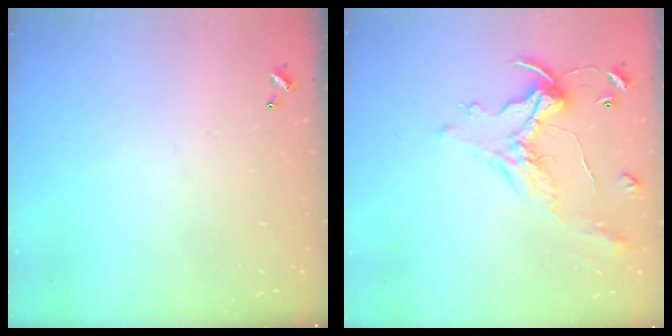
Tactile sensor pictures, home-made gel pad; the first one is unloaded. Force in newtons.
{"total": 1.8, "press": 1.5, "slide": 1.1}